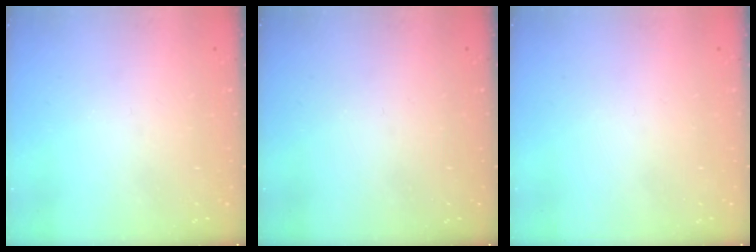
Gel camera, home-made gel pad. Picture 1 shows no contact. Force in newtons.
{"total": 0.0}
{"total": 1.6, "press": 1.6, "slide": 0.1}